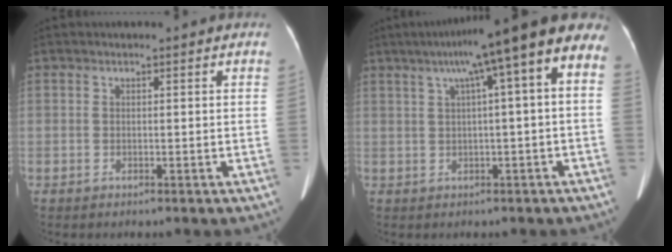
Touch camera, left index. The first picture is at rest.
{"total": 12.7, "force": [6.1, 0.7, 11.2], "torque": [-0.151, 0.049, 0.072]}